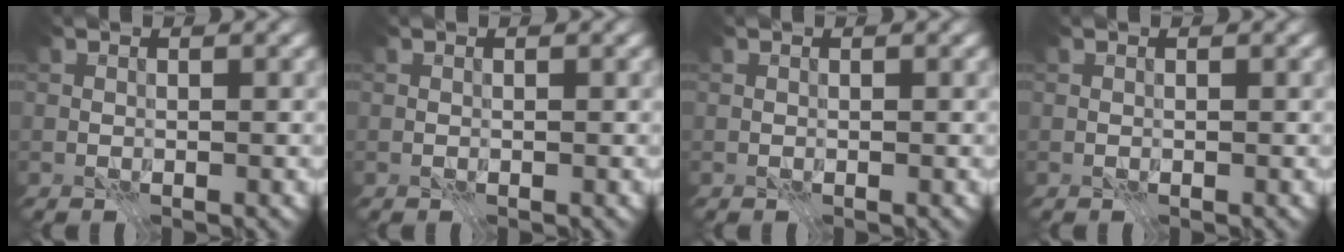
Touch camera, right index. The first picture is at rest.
{"total": 0.0}
{"total": 0.0}
{"total": 0.0}